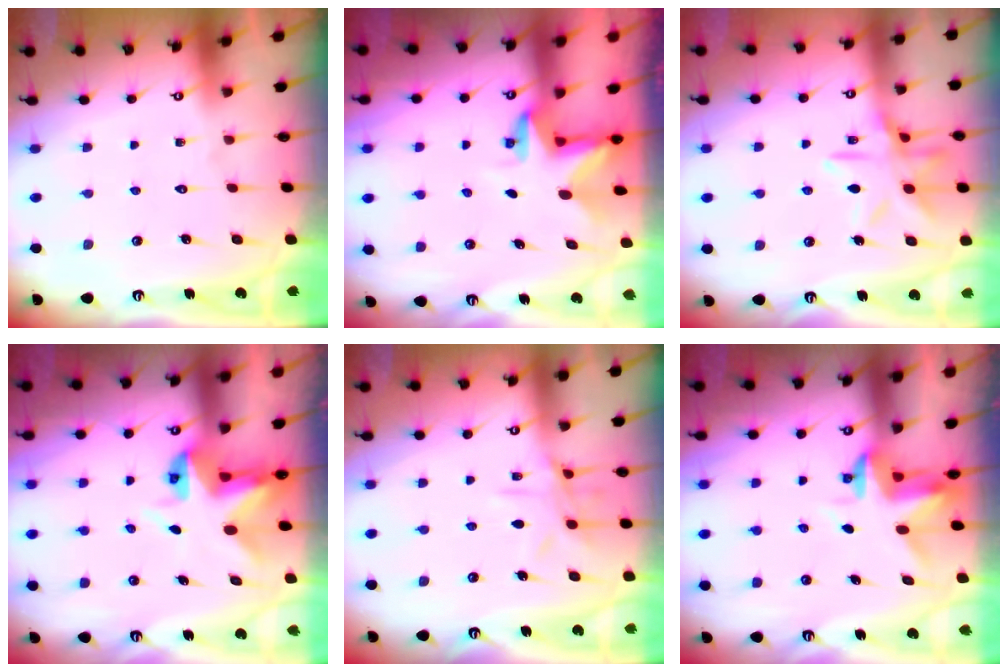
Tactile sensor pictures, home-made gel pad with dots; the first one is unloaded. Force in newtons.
{"total": 2.8, "press": 2.8, "slide": 0.1}
{"total": 12.1, "press": 12.0, "slide": 0.9}
{"total": 5.7, "press": 5.6, "slide": 0.6}
{"total": 9.5, "press": 9.5, "slide": 0.7}
{"total": 3.2, "press": 3.2, "slide": 0.3}